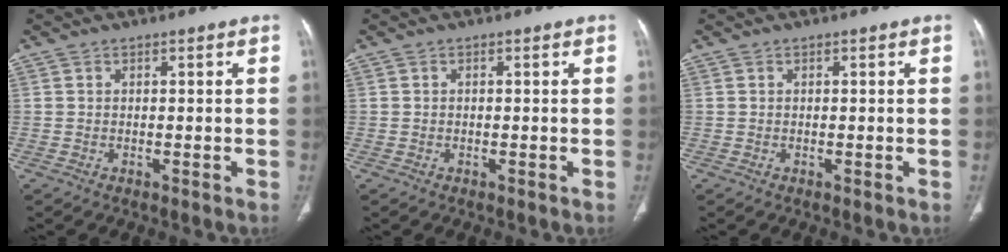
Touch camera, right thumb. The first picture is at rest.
{"total": 0.0}
{"total": 0.0}